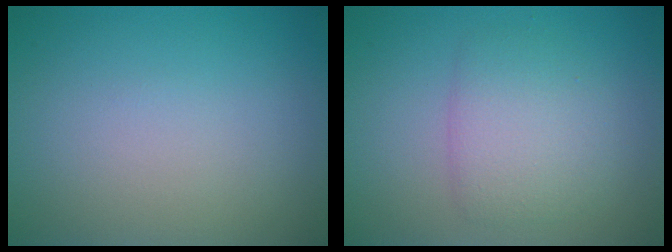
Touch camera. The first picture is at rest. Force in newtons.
{"total": 3.4, "press": 3.4, "slide": 0.1}